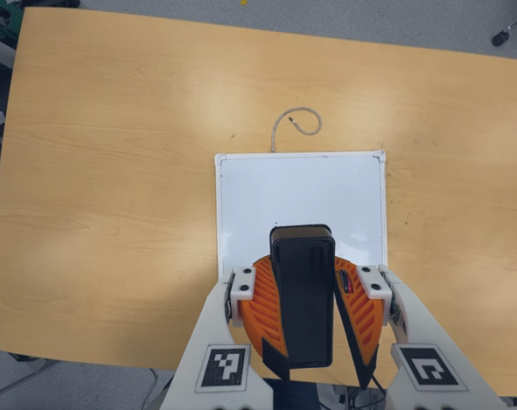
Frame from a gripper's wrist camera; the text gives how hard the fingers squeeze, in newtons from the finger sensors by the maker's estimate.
{"total": 11.3, "left": 10.9, "right": 11.8}